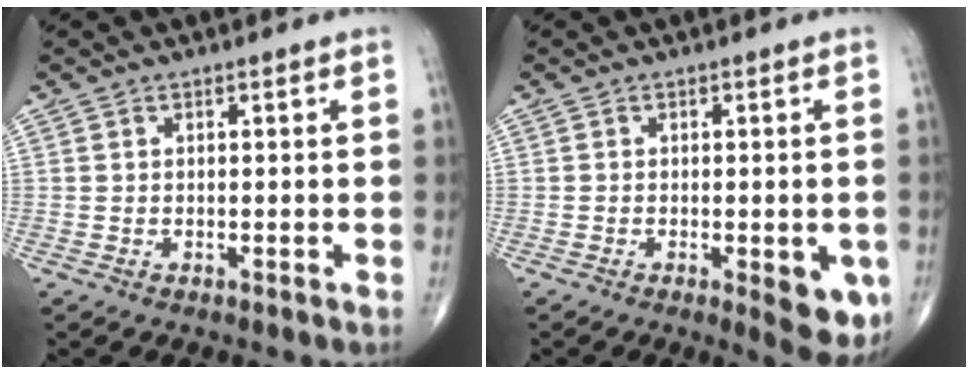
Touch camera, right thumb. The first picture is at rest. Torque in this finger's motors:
{"motor_torque": [0.82, 1.61, 0.42, -0.33, 0.21]}